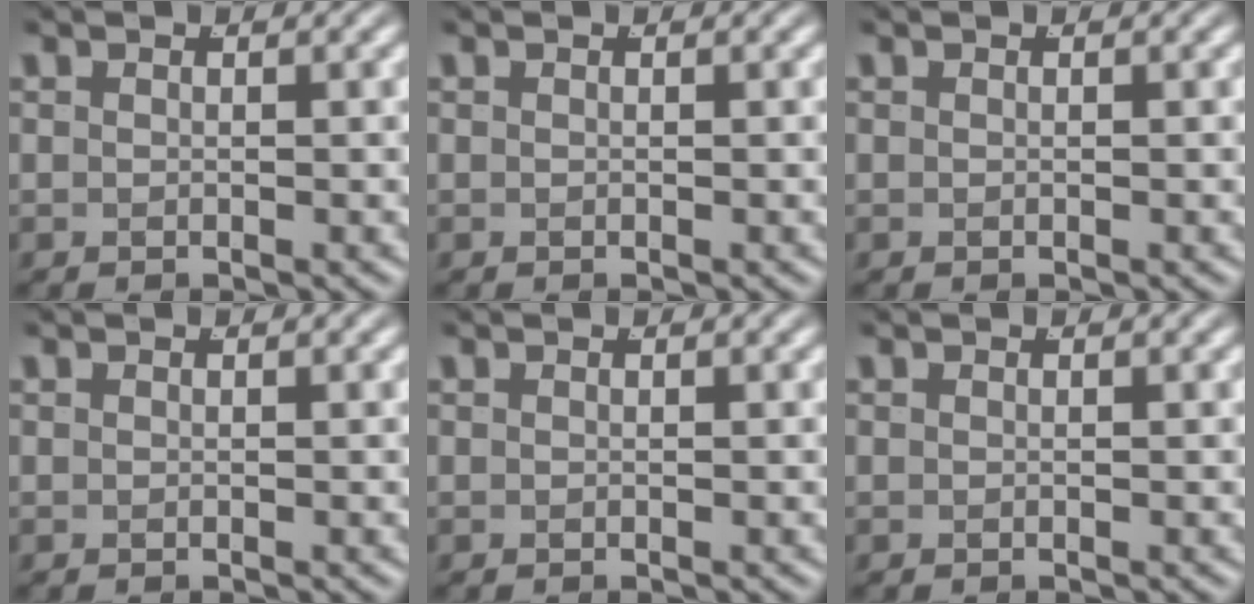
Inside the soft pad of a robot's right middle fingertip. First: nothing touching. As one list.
[{"total": 0.0}, {"total": 0.0}, {"total": 0.0}, {"total": 0.0}, {"total": 0.0}]